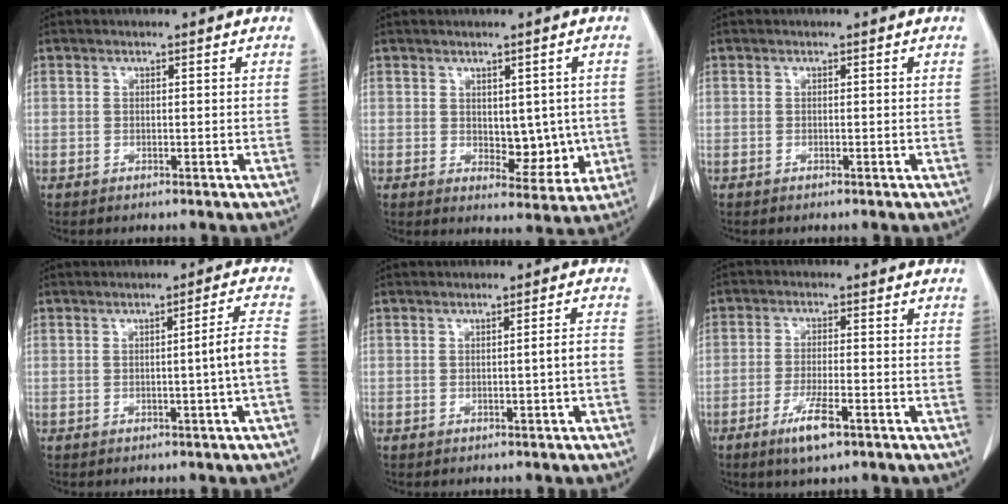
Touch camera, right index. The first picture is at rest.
{"total": 6.1, "force": [0.0, 3.5, 5.1], "torque": [-0.053, -0.006, 0.014]}
{"total": 0.0}
{"total": 4.2, "force": [-1.0, -1.0, 3.9], "torque": [-0.055, 0.003, -0.014]}
{"total": 1.9, "force": [-0.6, -0.4, 1.8], "torque": [-0.025, 0.000, -0.010]}
{"total": 5.8, "force": [-3.4, 0.8, 4.7], "torque": [-0.092, -0.009, -0.058]}